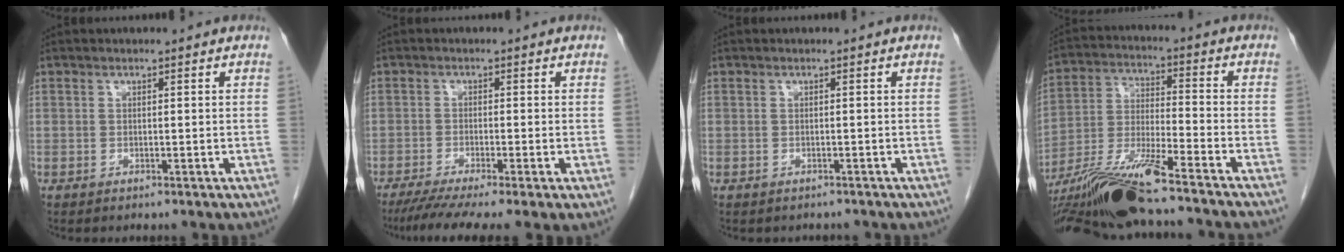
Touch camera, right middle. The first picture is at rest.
{"total": 8.4, "force": [-5.9, 0.3, 6.0], "torque": [-0.094, -0.024, -0.097]}
{"total": 1.3, "force": [-1.2, 0.5, 0.1], "torque": [-0.012, -0.003, -0.015]}
{"total": 15.4, "force": [-12.4, -0.7, 9.0], "torque": [-0.185, -0.023, -0.228]}